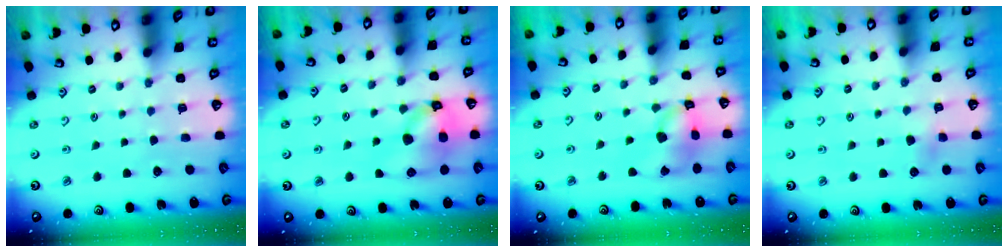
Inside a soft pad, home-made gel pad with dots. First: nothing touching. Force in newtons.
{"total": 12.9, "press": 12.8, "slide": 1.8}
{"total": 13.4, "press": 13.2, "slide": 1.9}
{"total": 3.7, "press": 3.7, "slide": 0.6}